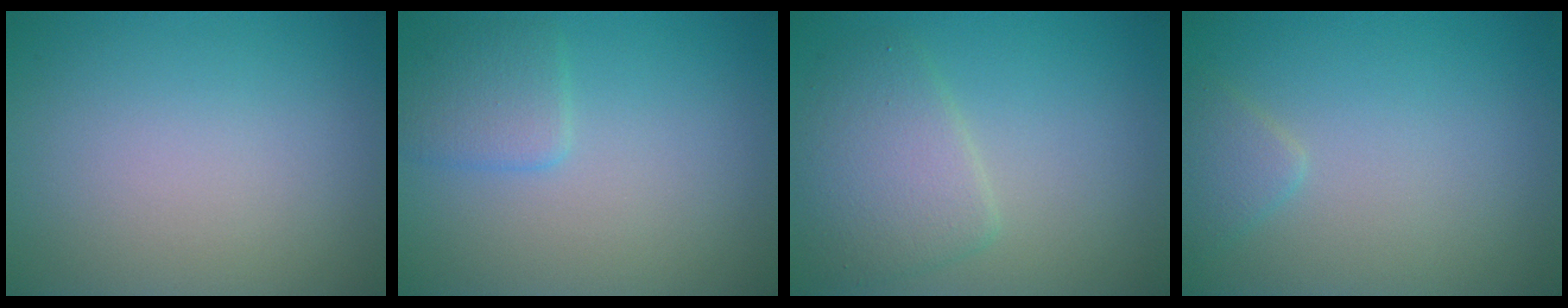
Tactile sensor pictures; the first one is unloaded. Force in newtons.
{"total": 2.2, "press": 2.2, "slide": 0.1}
{"total": 4.1, "press": 4.1, "slide": 0.1}
{"total": 1.4, "press": 1.4, "slide": 0.1}